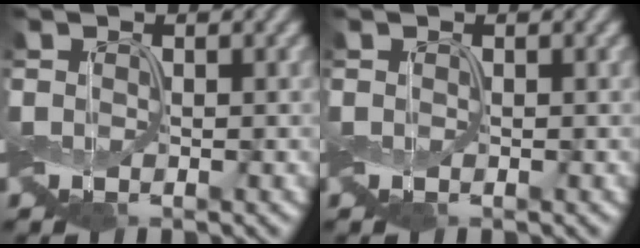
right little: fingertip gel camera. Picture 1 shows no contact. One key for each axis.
{"total": 0.0}